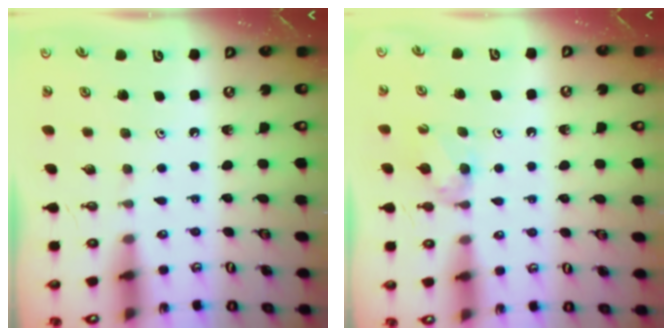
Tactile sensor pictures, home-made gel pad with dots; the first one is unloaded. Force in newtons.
{"total": 4.1, "press": 3.9, "slide": 0.9}